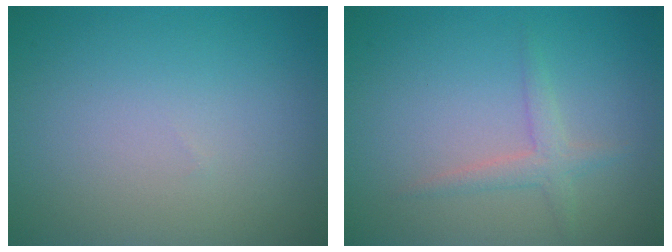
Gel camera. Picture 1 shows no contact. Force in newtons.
{"total": 1.8, "press": 1.8, "slide": 0.0}